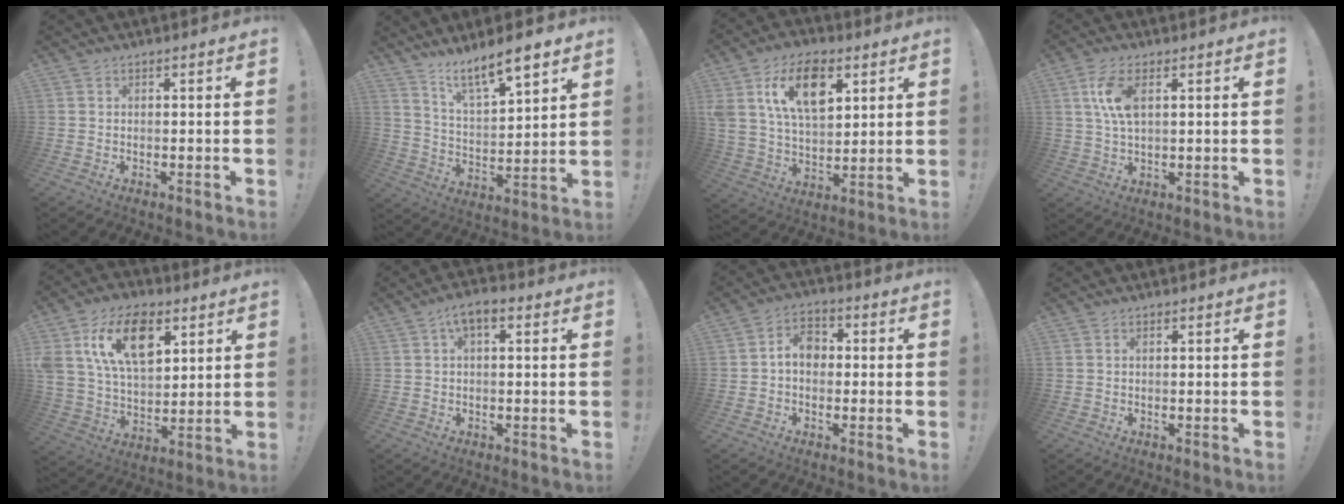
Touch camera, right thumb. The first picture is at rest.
{"total": 11.2, "force": [9.0, 2.5, 6.2], "torque": [-0.101, -0.065, 0.156]}
{"total": 17.0, "force": [7.3, 10.4, 11.3], "torque": [-0.194, -0.015, 0.132]}
{"total": 8.1, "force": [2.3, 3.7, 6.9], "torque": [-0.134, -0.004, 0.038]}
{"total": 19.1, "force": [8.0, 12.2, 12.3], "torque": [-0.222, -0.024, 0.145]}
{"total": 4.7, "force": [1.5, 2.1, 3.9], "torque": [-0.061, 0.003, 0.024]}
{"total": 7.1, "force": [0.1, 5.2, 4.9], "torque": [-0.080, 0.016, 0.004]}
{"total": 0.6, "force": [0.3, 0.2, 0.4], "torque": [-0.015, 0.004, 0.006]}